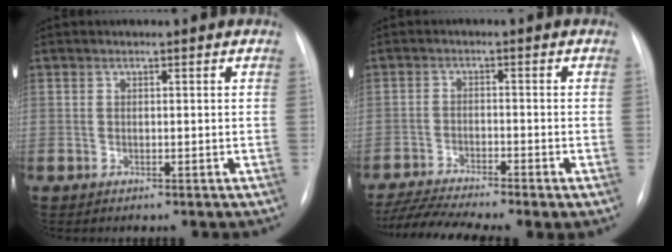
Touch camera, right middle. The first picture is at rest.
{"total": 8.6, "force": [-7.3, -0.3, 4.6], "torque": [-0.088, -0.015, -0.123]}